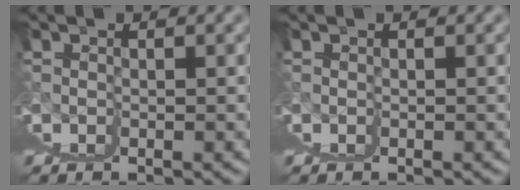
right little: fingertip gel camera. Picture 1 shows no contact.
{"total": 0.0}